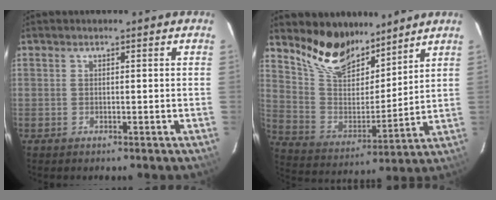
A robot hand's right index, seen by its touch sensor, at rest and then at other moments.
{"total": 14.5, "force": [11.4, 6.4, 6.3], "torque": [-0.140, 0.002, 0.219]}